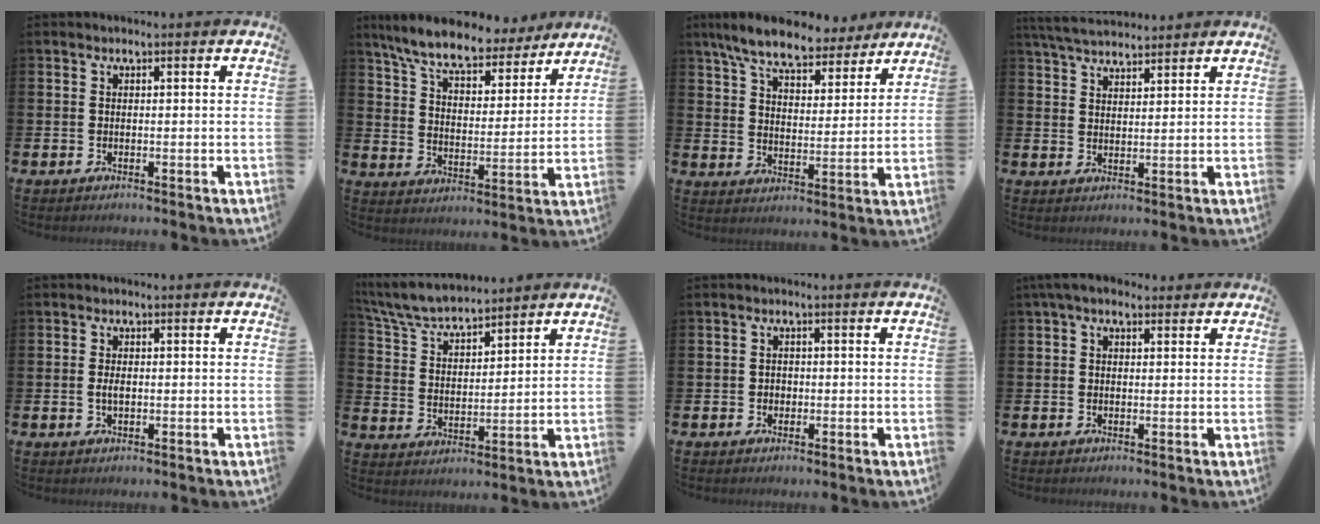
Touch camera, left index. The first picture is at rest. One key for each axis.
{"total": 9.1, "fx": 8.2, "fy": 1.9, "fz": 3.5, "tx": -0.094, "ty": -0.048, "tz": 0.141}
{"total": 9.1, "fx": 8.1, "fy": 2.2, "fz": 3.5, "tx": -0.092, "ty": -0.041, "tz": 0.144}
{"total": 4.7, "fx": 4.6, "fy": 0.8, "fz": 1.0, "tx": -0.040, "ty": -0.016, "tz": 0.085}
{"total": 1.6, "fx": -0.1, "fy": 0.8, "fz": 1.4, "tx": -0.027, "ty": 0.003, "tz": -0.004}
{"total": 7.0, "fx": 6.6, "fy": 1.3, "fz": 1.8, "tx": -0.067, "ty": -0.034, "tz": 0.118}
{"total": 1.1, "fx": -0.1, "fy": 1.0, "fz": 0.3, "tx": 0.001, "ty": 0.004, "tz": -0.007}
{"total": 3.8, "fx": 2.7, "fy": 1.9, "fz": 1.9, "tx": -0.029, "ty": -0.001, "tz": 0.045}